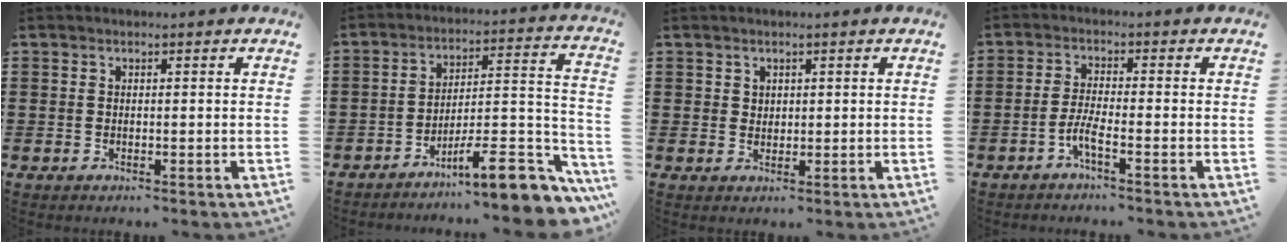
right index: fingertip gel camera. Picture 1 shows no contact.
{"total": 10.4, "force": [-7.8, 1.7, 6.6], "torque": [-0.092, 0.013, -0.143]}
{"total": 1.4, "force": [1.0, 1.0, 0.1], "torque": [-0.004, 0.004, 0.019]}
{"total": 3.5, "force": [-2.1, 0.0, 2.8], "torque": [-0.064, -0.009, -0.042]}